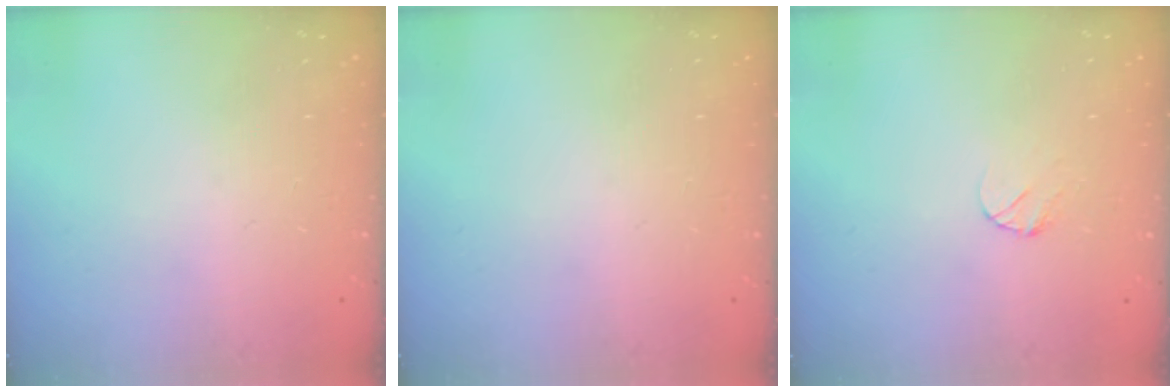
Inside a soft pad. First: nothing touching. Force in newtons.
{"total": 0.0}
{"total": 3.0, "press": 3.0, "slide": 0.4}